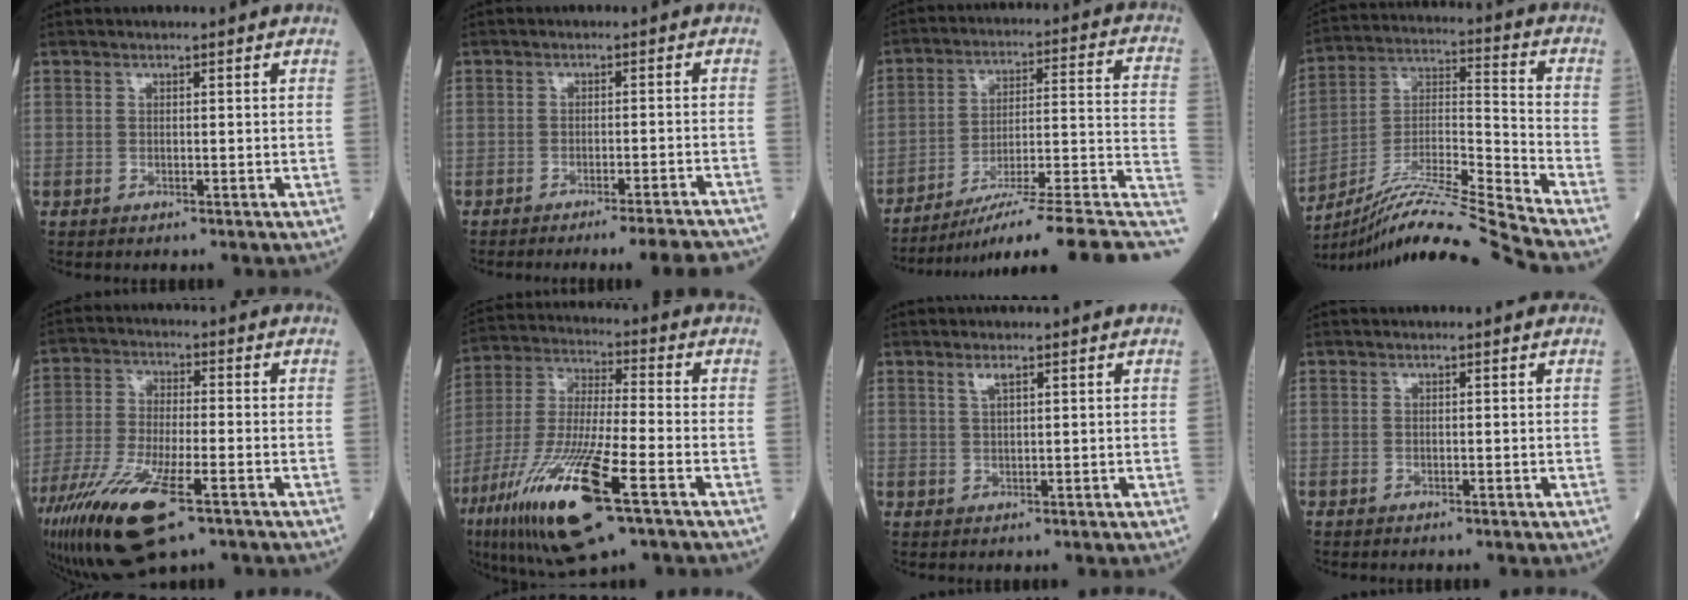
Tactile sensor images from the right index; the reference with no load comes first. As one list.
[{"total": 9.4, "force": [-8.8, -0.6, 3.1], "torque": [-0.014, -0.008, -0.109]}, {"total": 21.4, "force": [-15.4, -0.1, 14.8], "torque": [-0.141, 0.024, -0.231]}, {"total": 17.7, "force": [-15.8, -3.0, 7.5], "torque": [-0.144, 0.010, -0.280]}, {"total": 15.5, "force": [-8.7, 3.5, 12.3], "torque": [-0.257, -0.036, -0.155]}, {"total": 19.2, "force": [-9.0, 2.6, 16.8], "torque": [-0.361, -0.042, -0.160]}, {"total": 1.9, "force": [1.2, 0.3, 1.5], "torque": [-0.032, 0.001, 0.026]}, {"total": 0.0}]